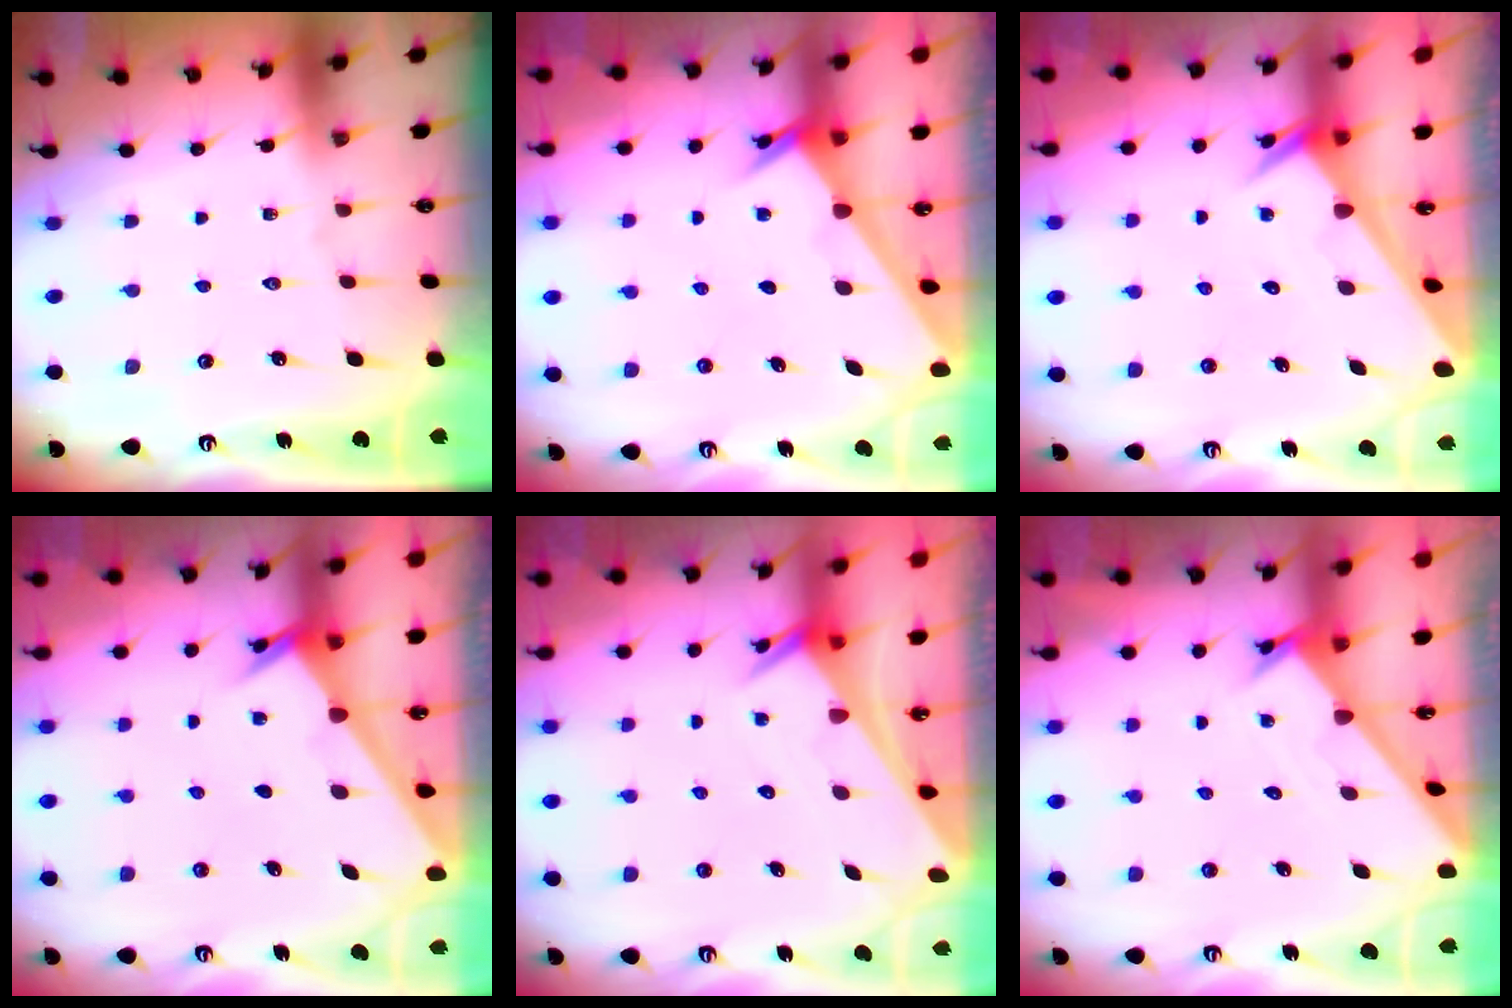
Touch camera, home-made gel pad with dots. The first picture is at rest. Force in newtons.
{"total": 2.2, "press": 2.2, "slide": 0.2}
{"total": 2.3, "press": 2.3, "slide": 0.0}
{"total": 2.3, "press": 2.3, "slide": 0.3}
{"total": 2.7, "press": 2.7, "slide": 0.1}
{"total": 1.7, "press": 1.7, "slide": 0.1}